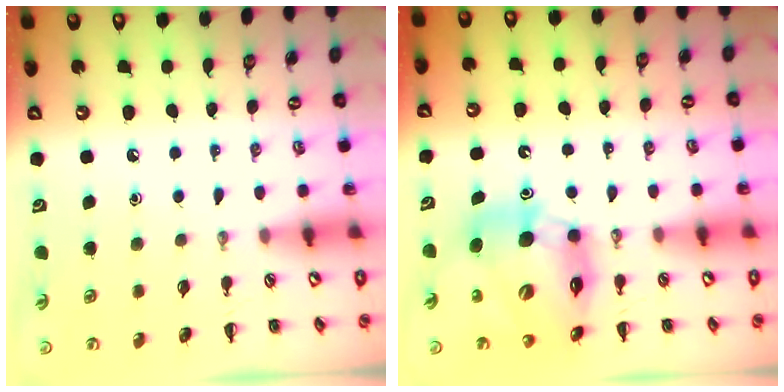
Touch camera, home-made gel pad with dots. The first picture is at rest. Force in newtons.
{"total": 13.7, "press": 13.1, "slide": 3.8}